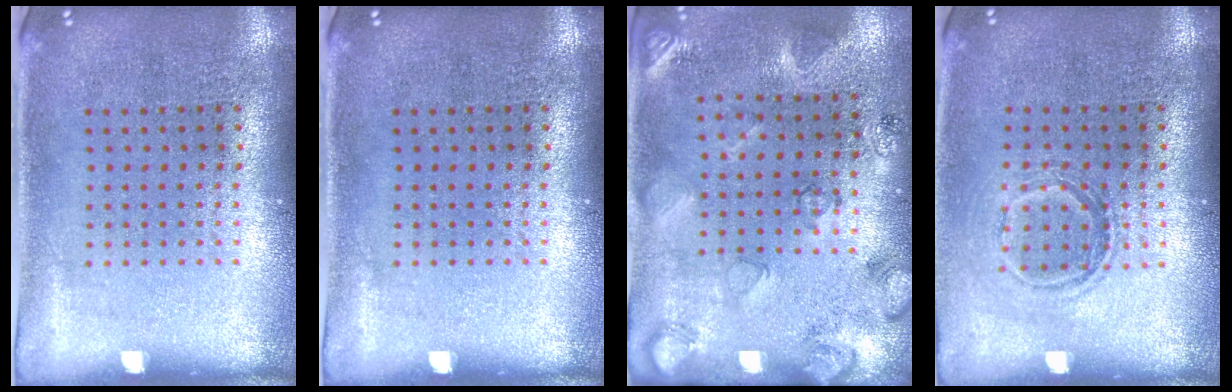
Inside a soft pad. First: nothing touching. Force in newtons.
{"total": 0.0}
{"total": 2.1, "press": 1.8, "slide": 1.2}
{"total": 1.2, "press": 1.0, "slide": 0.6}